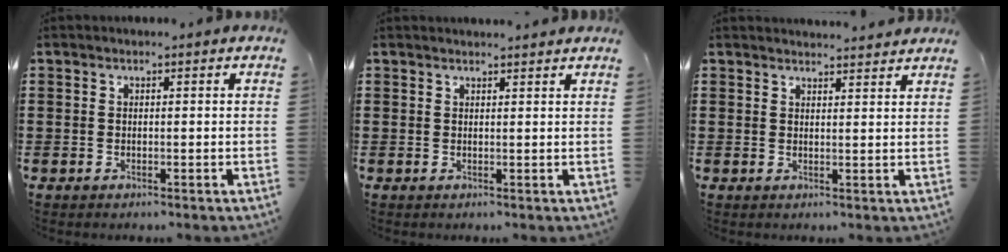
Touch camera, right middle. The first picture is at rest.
{"total": 1.3, "force": [1.2, -0.1, 0.2], "torque": [0.003, -0.004, 0.022]}
{"total": 2.1, "force": [2.1, -0.1, -0.1], "torque": [-0.005, 0.000, 0.040]}